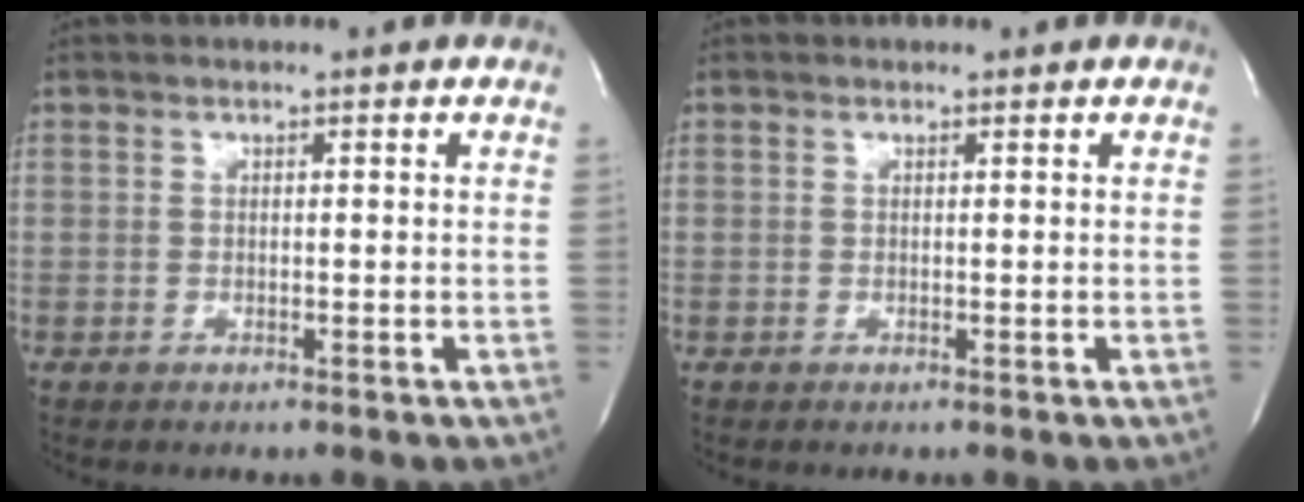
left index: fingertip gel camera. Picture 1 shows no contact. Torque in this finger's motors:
{"motor_torque": [-0.05, -0.01, -0.01, 0.01]}